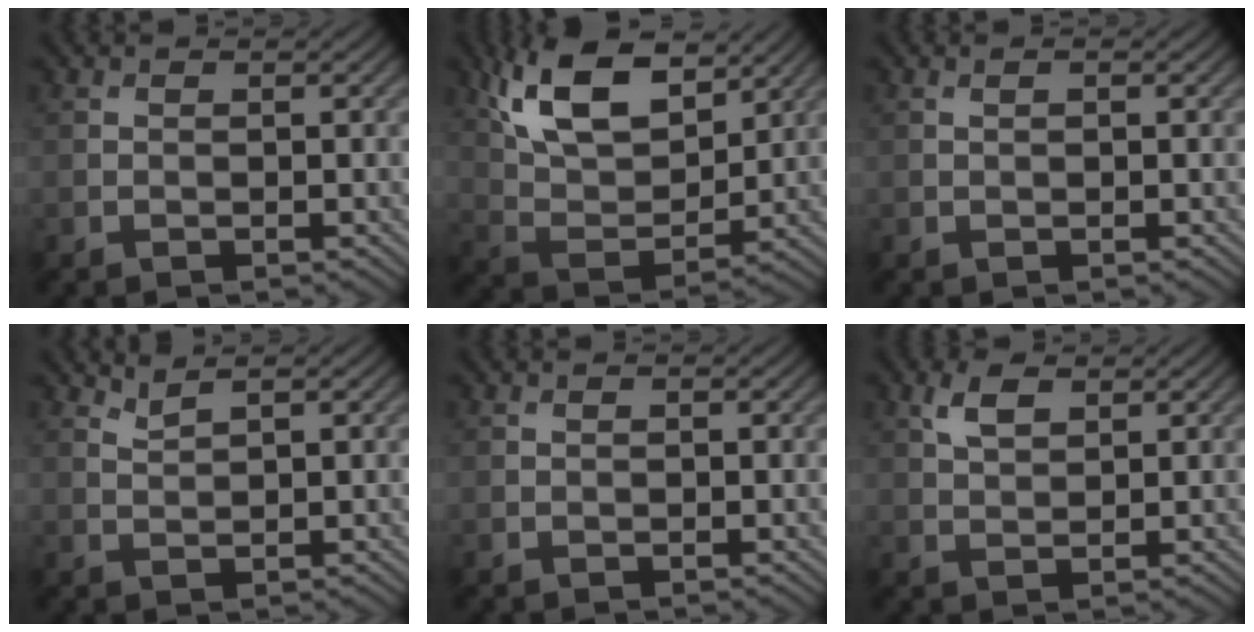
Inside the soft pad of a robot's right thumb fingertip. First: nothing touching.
{"total": 13.4, "force": [7.4, 6.4, 9.2], "torque": [-0.193, 0.009, 0.128]}
{"total": 0.6, "force": [0.2, 0.2, 0.5], "torque": [-0.011, 0.004, 0.003]}
{"total": 1.6, "force": [1.4, 0.1, 0.8], "torque": [-0.026, 0.000, 0.032]}
{"total": 0.0}
{"total": 3.4, "force": [1.8, 1.6, 2.4], "torque": [-0.056, 0.004, 0.038]}